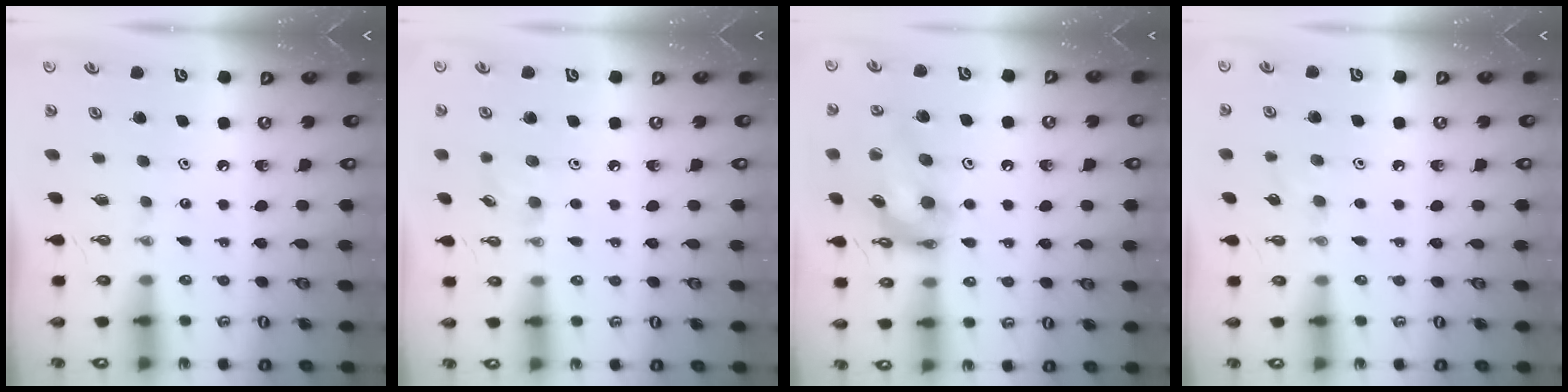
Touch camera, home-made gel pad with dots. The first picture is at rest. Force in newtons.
{"total": 5.9, "press": 5.7, "slide": 1.4}
{"total": 16.9, "press": 16.5, "slide": 3.9}
{"total": 6.8, "press": 5.2, "slide": 4.2}